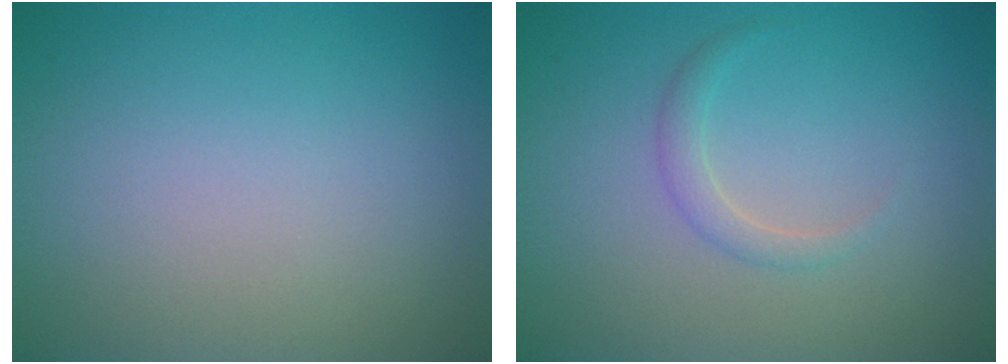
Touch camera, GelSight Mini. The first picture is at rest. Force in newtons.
{"total": 1.3, "press": 1.2, "slide": 0.1}